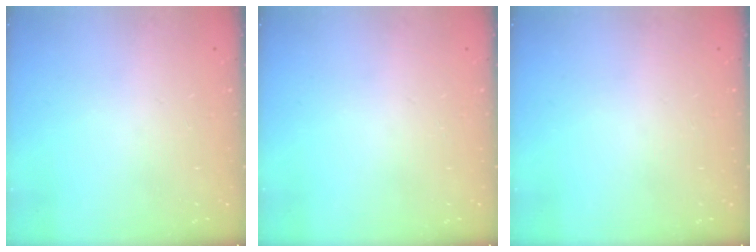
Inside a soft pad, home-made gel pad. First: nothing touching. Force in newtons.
{"total": 0.0}
{"total": 0.0}